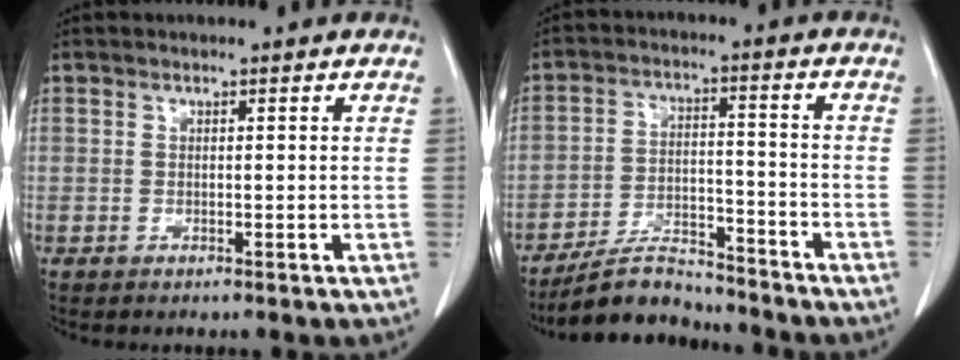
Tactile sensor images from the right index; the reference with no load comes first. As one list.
[{"total": 8.6, "force": [-8.1, 2.1, 2.0], "torque": [-0.034, 0.004, -0.142]}]